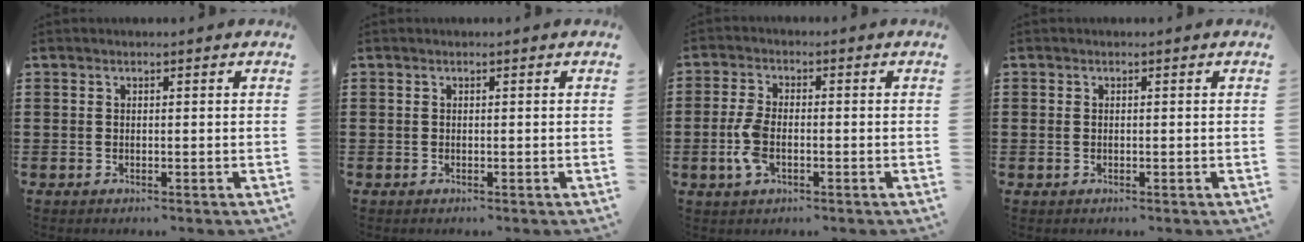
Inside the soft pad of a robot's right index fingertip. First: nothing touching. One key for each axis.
{"total": 0.0}
{"total": 5.3, "fx": -1.3, "fy": 2.5, "fz": 4.5, "tx": -0.107, "ty": -0.005, "tz": -0.028}
{"total": 0.6, "fx": -0.1, "fy": 0.3, "fz": 0.5, "tx": -0.012, "ty": 0.000, "tz": -0.002}